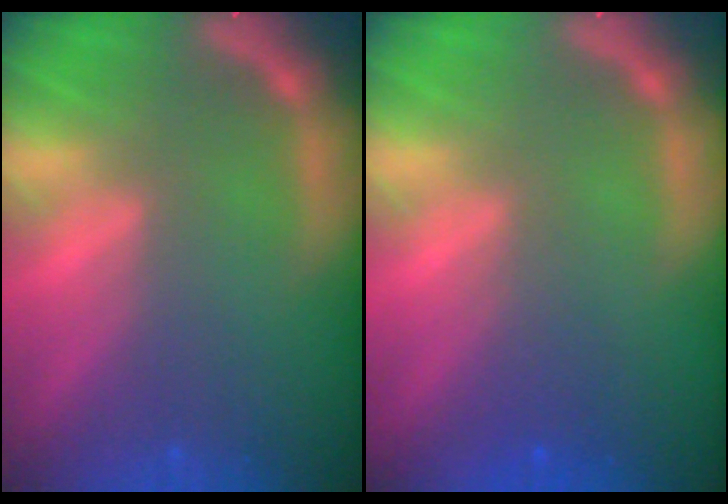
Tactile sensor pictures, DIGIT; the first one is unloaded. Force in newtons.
{"total": 2.0}